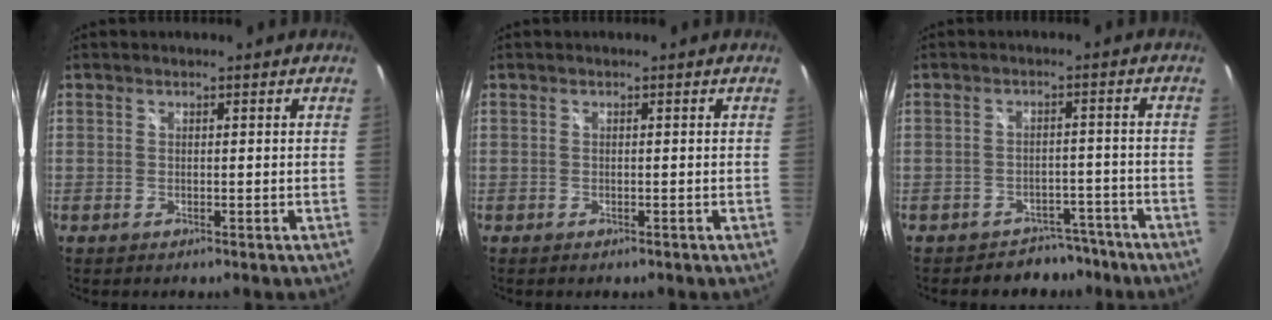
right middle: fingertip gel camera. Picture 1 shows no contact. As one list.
[{"total": 0.5, "force": [-0.1, -0.5, 0.0], "torque": [0.002, -0.004, -0.005]}, {"total": 5.6, "force": [-4.9, 2.9, -0.1], "torque": [0.008, 0.021, -0.065]}]